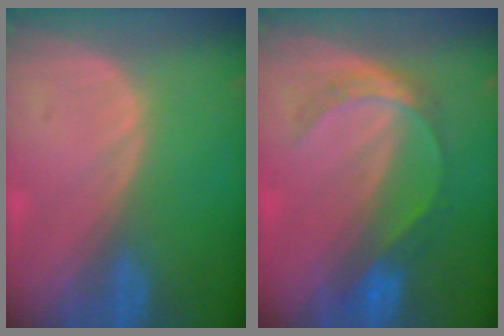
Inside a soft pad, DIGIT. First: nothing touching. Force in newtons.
{"total": 5.4, "press": 5.0, "slide": 2.1}